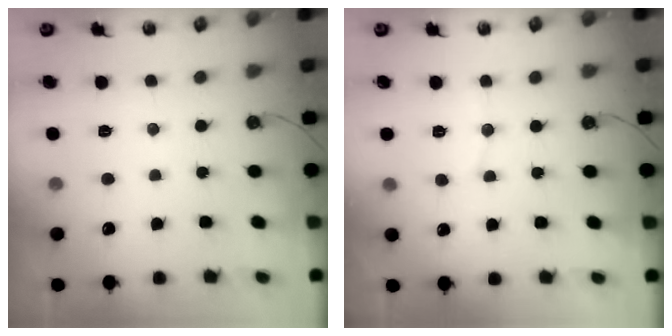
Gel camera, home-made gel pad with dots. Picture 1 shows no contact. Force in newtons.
{"total": 5.4, "press": 5.4, "slide": 0.7}